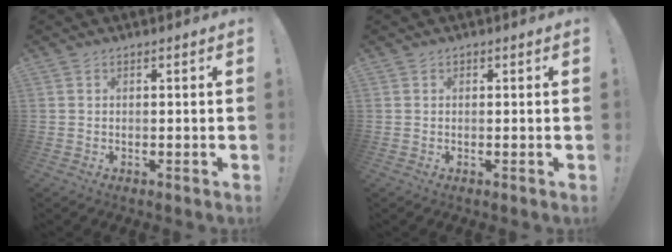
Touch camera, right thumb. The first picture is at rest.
{"total": 0.0}